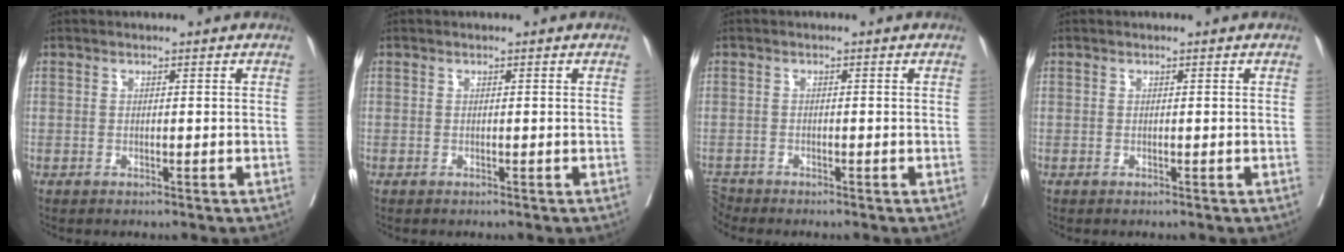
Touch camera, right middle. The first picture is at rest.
{"total": 0.0}
{"total": 1.9, "force": [-1.9, -0.1, -0.4], "torque": [0.006, -0.014, -0.034]}
{"total": 0.0}